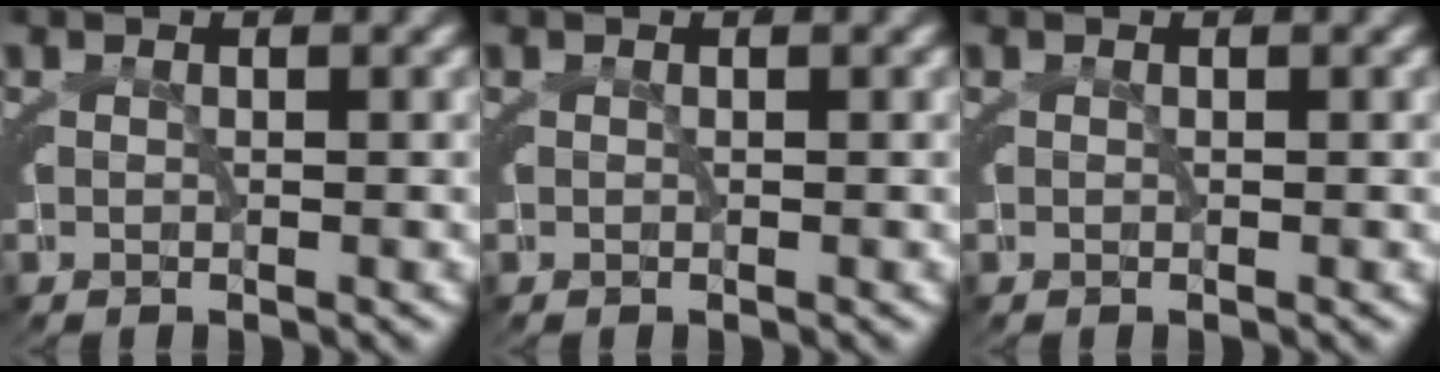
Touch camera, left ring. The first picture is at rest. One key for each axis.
{"total": 0.0}
{"total": 0.0}